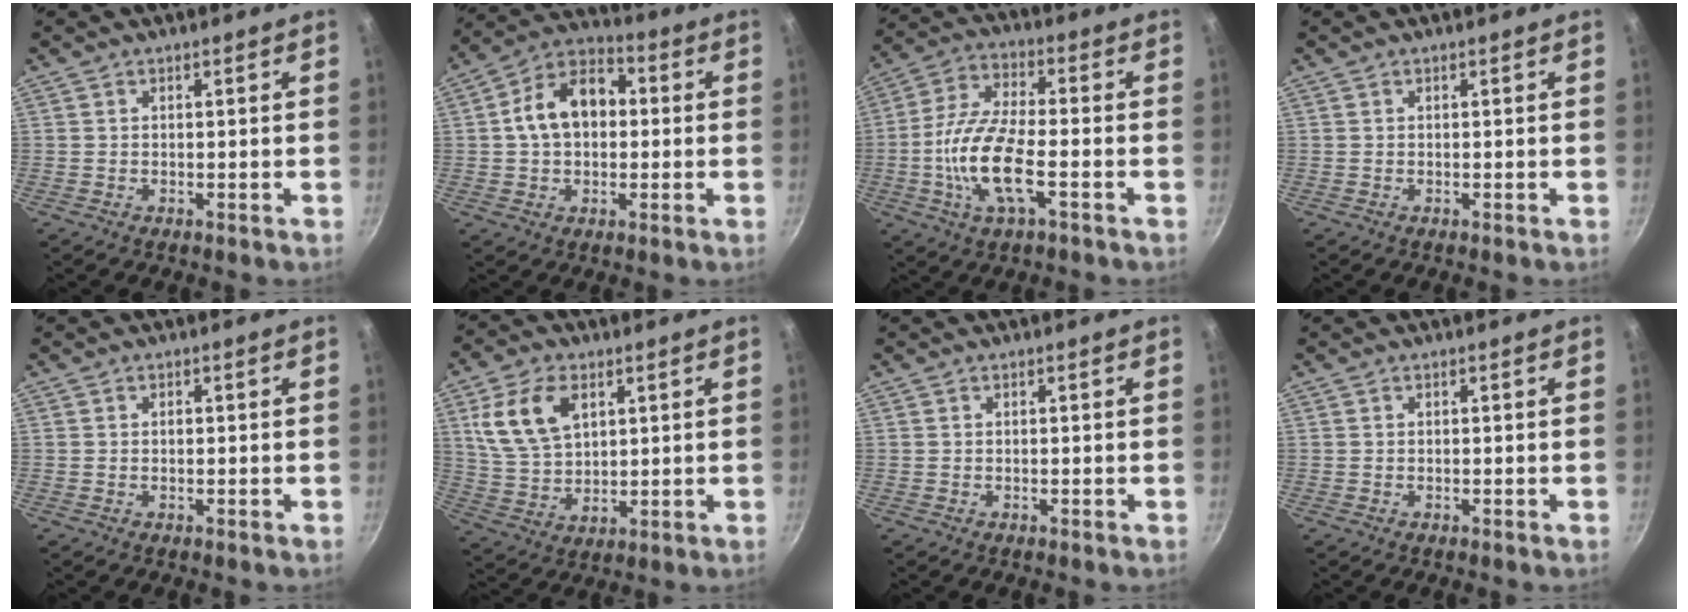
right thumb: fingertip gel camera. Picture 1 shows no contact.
{"total": 12.6, "force": [1.1, 8.7, 9.1], "torque": [-0.140, 0.030, 0.009]}
{"total": 13.9, "force": [-3.6, 5.2, 12.4], "torque": [-0.256, 0.024, -0.069]}
{"total": 0.0}
{"total": 0.6, "force": [0.0, 0.4, 0.5], "torque": [-0.007, 0.004, 0.001]}
{"total": 12.6, "force": [4.7, 7.8, 8.7], "torque": [-0.153, -0.012, 0.098]}
{"total": 0.0}
{"total": 0.0}